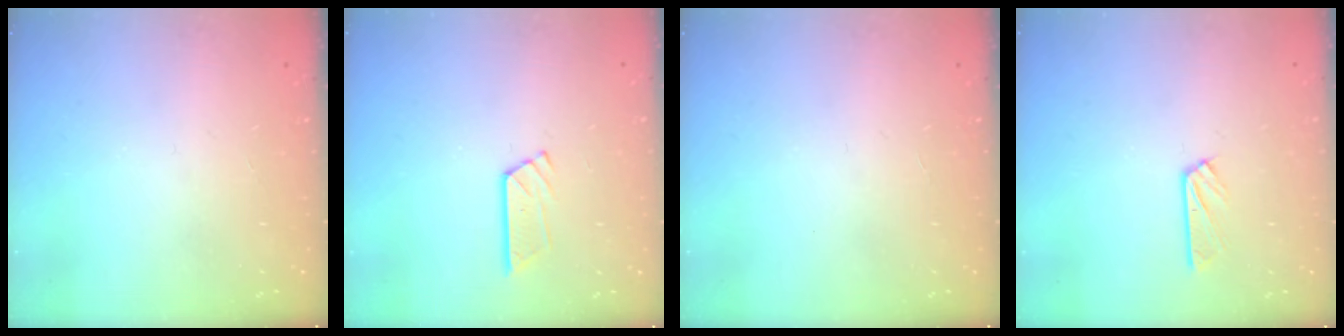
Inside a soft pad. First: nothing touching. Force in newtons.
{"total": 5.2, "press": 5.2, "slide": 0.3}
{"total": 0.0}
{"total": 3.5, "press": 3.5, "slide": 0.4}